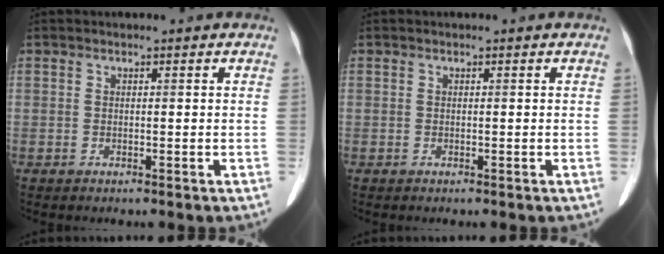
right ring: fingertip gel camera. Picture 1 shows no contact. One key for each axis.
{"total": 0.0}